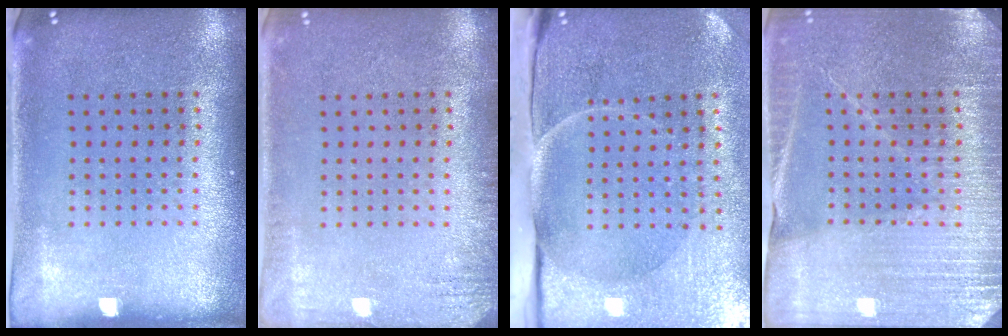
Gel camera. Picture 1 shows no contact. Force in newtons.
{"total": 1.6, "press": 1.5, "slide": 0.3}
{"total": 4.9, "press": 3.9, "slide": 2.9}
{"total": 3.4, "press": 3.3, "slide": 0.7}